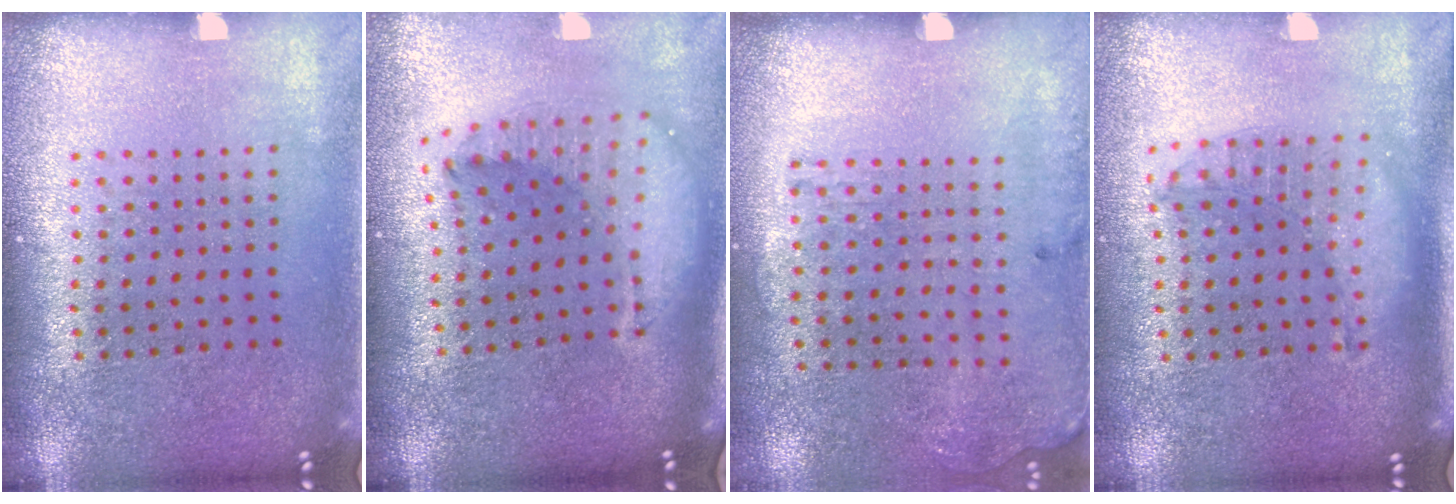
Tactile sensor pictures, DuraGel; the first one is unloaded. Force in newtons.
{"total": 2.3, "press": 1.7, "slide": 1.5}
{"total": 1.8, "press": 1.2, "slide": 1.3}
{"total": 1.2, "press": 1.2, "slide": 0.3}